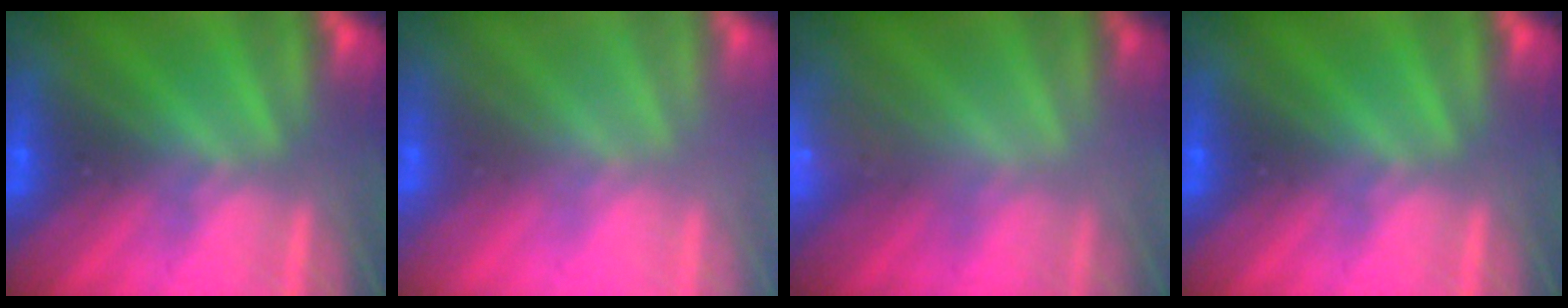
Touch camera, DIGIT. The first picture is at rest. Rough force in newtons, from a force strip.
{"total": 2.4}
{"total": 2.3}
{"total": 0.0}